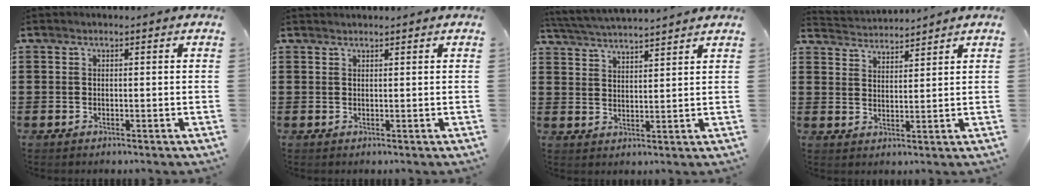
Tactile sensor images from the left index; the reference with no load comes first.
{"total": 0.7, "force": [0.7, 0.0, 0.0], "torque": [-0.002, 0.000, 0.014]}
{"total": 3.8, "force": [3.8, -0.6, 0.4], "torque": [-0.022, -0.020, 0.065]}
{"total": 2.9, "force": [2.8, -0.3, -0.6], "torque": [0.000, -0.014, 0.050]}